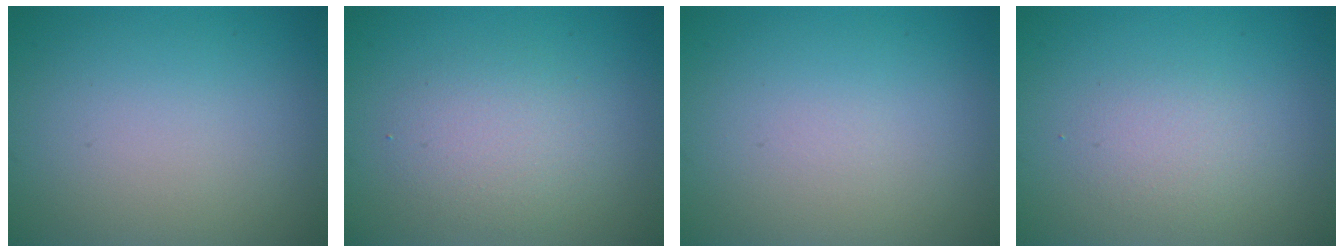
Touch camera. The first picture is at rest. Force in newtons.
{"total": 2.7, "press": 2.7, "slide": 0.1}
{"total": 0.0}
{"total": 1.7, "press": 1.7, "slide": 0.1}